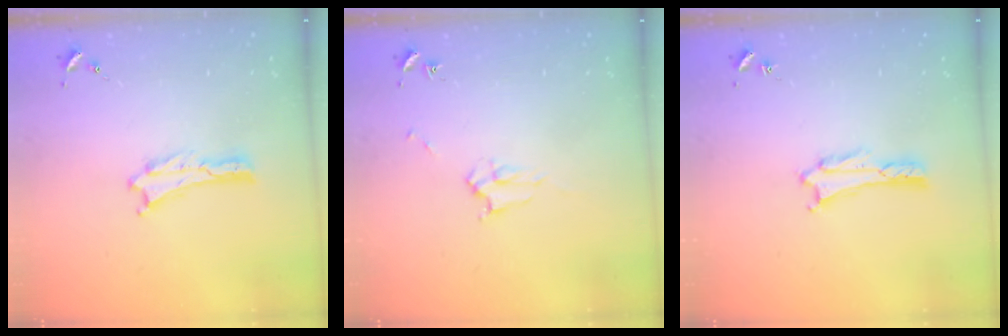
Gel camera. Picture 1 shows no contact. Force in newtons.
{"total": 2.3, "press": 2.3, "slide": 0.3}
{"total": 1.8, "press": 1.8, "slide": 0.2}